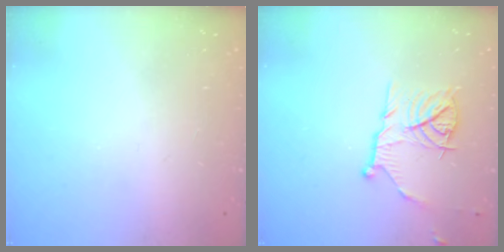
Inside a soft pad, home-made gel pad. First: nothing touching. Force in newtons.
{"total": 11.2, "press": 11.2, "slide": 0.8}